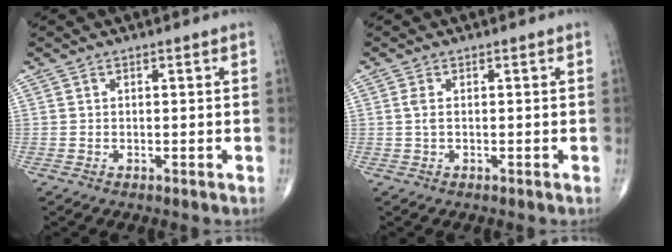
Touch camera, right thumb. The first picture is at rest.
{"total": 1.3, "force": [0.2, 0.5, 1.2], "torque": [-0.033, 0.002, 0.005]}